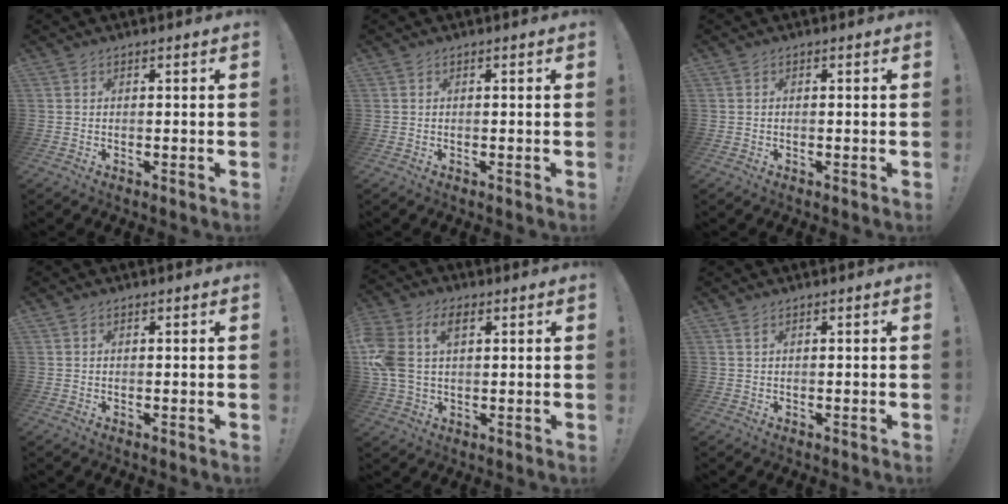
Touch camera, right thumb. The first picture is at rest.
{"total": 0.0}
{"total": 0.0}
{"total": 0.5, "force": [0.3, 0.4, 0.0], "torque": [-0.001, 0.001, 0.006]}
{"total": 11.9, "force": [3.4, 7.8, 8.2], "torque": [-0.183, -0.002, 0.062]}
{"total": 1.3, "force": [0.7, 0.4, 1.0], "torque": [-0.022, 0.002, 0.014]}